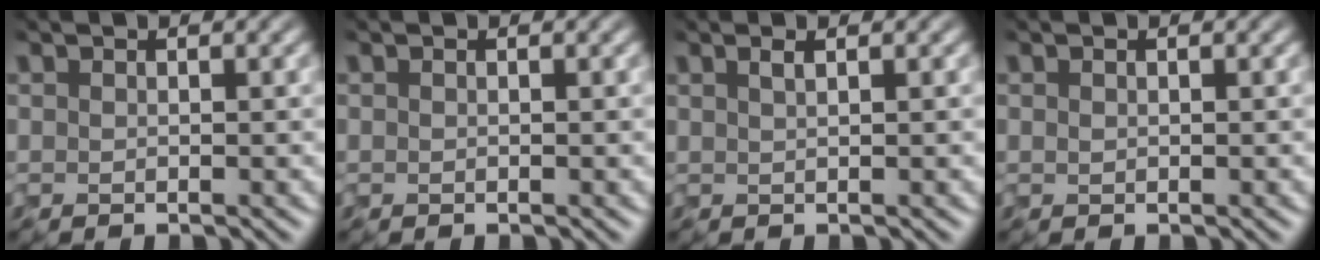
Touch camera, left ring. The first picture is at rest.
{"total": 0.0}
{"total": 1.3, "force": [0.4, 0.6, 1.1], "torque": [-0.002, 0.009, -0.008]}
{"total": 0.0}